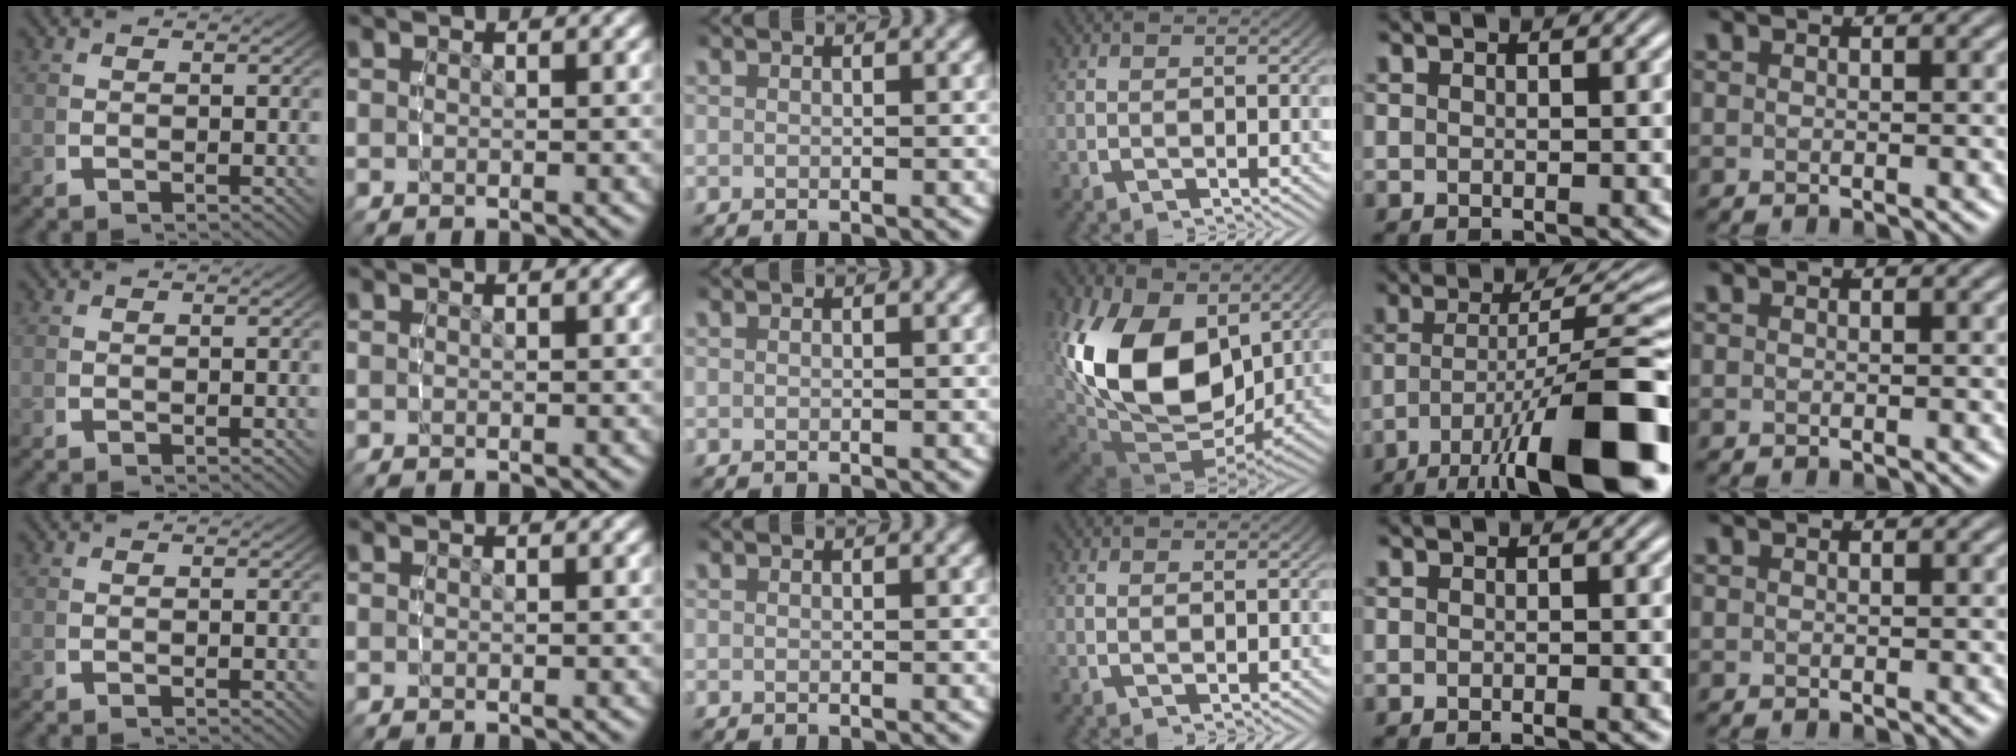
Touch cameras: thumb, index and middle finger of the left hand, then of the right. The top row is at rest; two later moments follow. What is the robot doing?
{"motion": "lift_and_place", "object": "markers"}